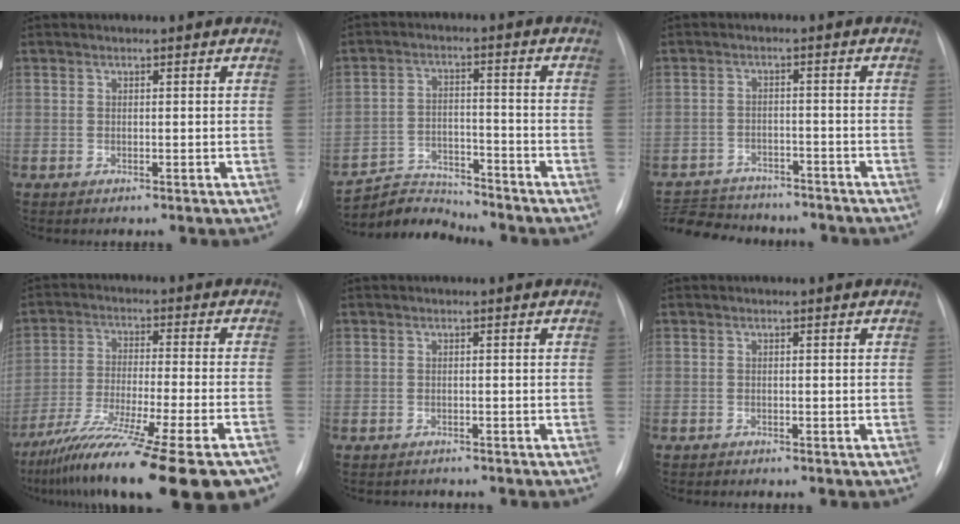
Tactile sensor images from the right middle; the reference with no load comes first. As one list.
[{"total": 7.2, "force": [-7.1, 0.7, -1.3], "torque": [0.011, 0.012, -0.123]}, {"total": 13.8, "force": [-12.3, 4.8, 4.1], "torque": [-0.095, 0.007, -0.168]}, {"total": 23.7, "force": [-18.1, 1.2, 15.2], "torque": [-0.200, -0.055, -0.280]}, {"total": 1.0, "force": [-0.9, 0.5, -0.3], "torque": [-0.007, -0.003, -0.013]}, {"total": 0.0}]